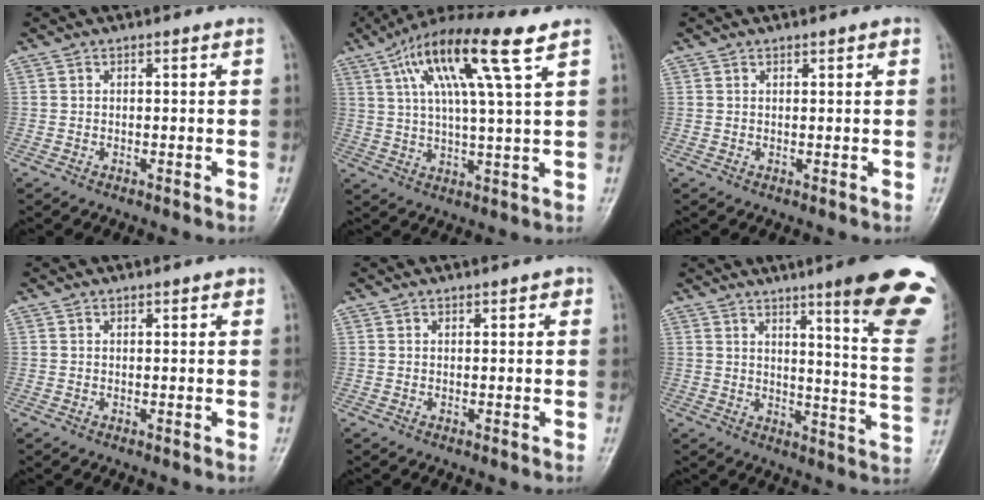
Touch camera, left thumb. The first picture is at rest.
{"total": 15.5, "force": [7.2, 2.0, 13.5], "torque": [-0.254, 0.001, 0.127]}
{"total": 1.1, "force": [0.7, 0.5, 0.7], "torque": [-0.003, -0.001, 0.008]}
{"total": 1.3, "force": [0.9, 0.6, 0.7], "torque": [-0.001, -0.003, 0.010]}
{"total": 1.5, "force": [0.9, 0.8, 0.9], "torque": [-0.001, -0.002, 0.009]}
{"total": 20.5, "force": [12.6, 2.1, 16.0], "torque": [-0.179, -0.072, 0.159]}